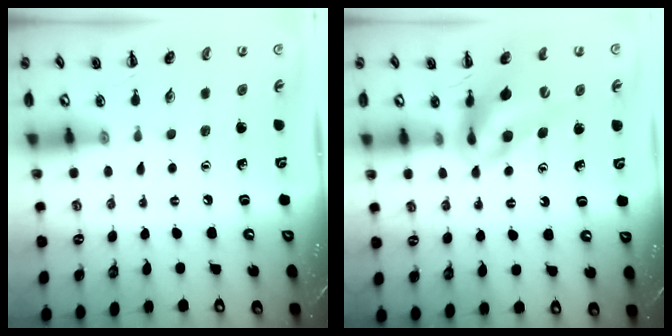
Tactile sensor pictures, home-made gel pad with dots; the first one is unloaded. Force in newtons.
{"total": 10.9, "press": 10.3, "slide": 3.5}